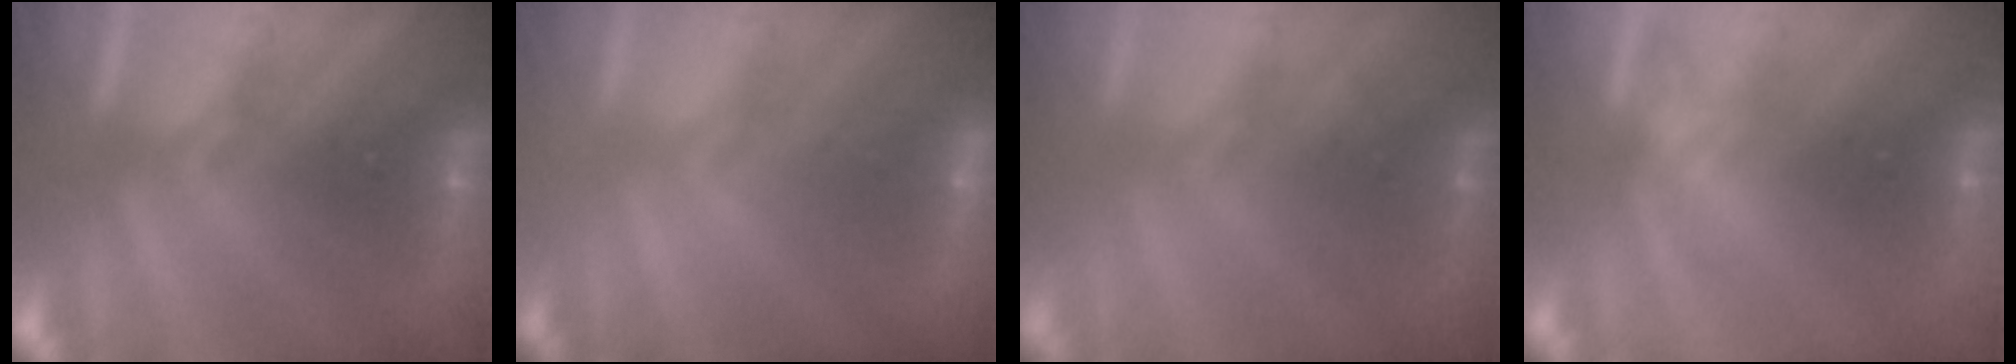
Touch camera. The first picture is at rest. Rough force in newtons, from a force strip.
{"total": 2.4}
{"total": 1.8}
{"total": 2.7}